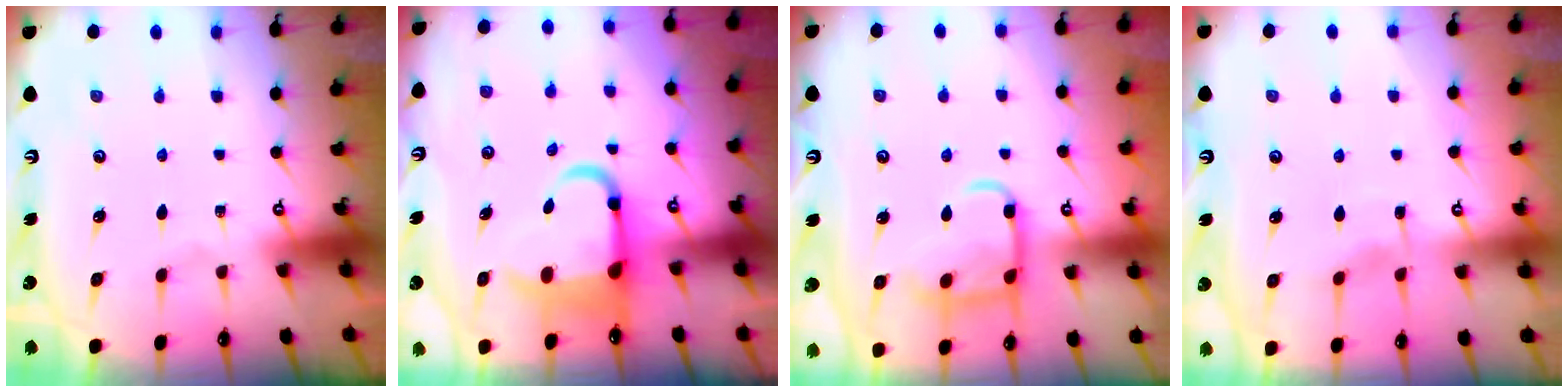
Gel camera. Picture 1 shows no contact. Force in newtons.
{"total": 8.1, "press": 7.9, "slide": 2.1}
{"total": 12.9, "press": 12.9, "slide": 1.2}
{"total": 3.6, "press": 3.6, "slide": 0.4}